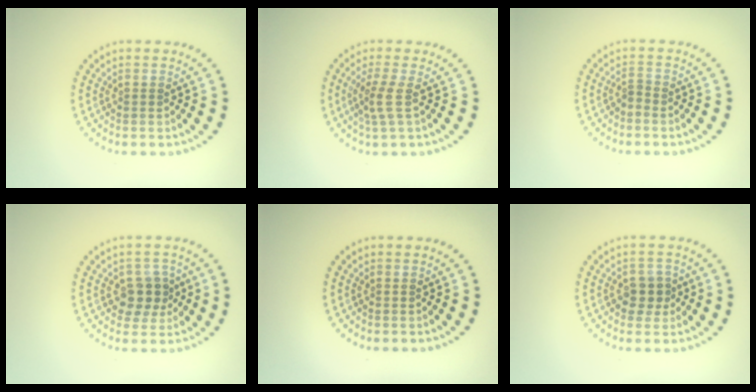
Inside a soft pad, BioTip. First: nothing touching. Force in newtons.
{"total": 2.2, "press": 1.6, "slide": 1.5}
{"total": 0.8, "press": 0.3, "slide": 0.7}
{"total": 2.9, "press": 2.7, "slide": 1.0}
{"total": 0.0}
{"total": 2.0, "press": 1.9, "slide": 0.7}